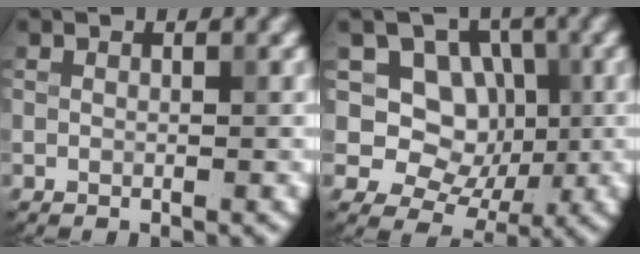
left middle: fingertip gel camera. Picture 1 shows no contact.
{"total": 7.9, "force": [1.5, 6.8, 3.9], "torque": [-0.050, 0.007, -0.001]}